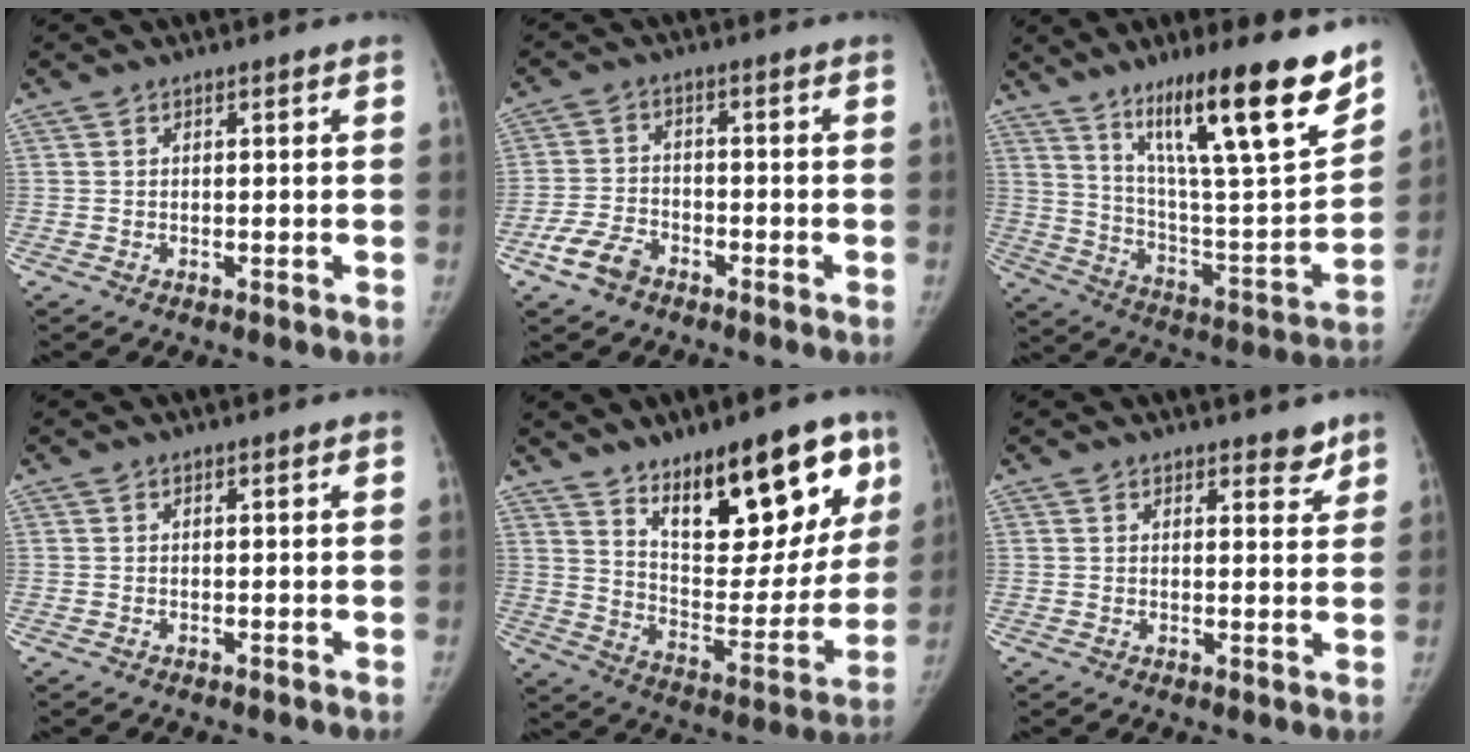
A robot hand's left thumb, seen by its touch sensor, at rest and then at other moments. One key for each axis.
{"total": 6.2, "fx": -4.0, "fy": 3.7, "fz": 3.0, "tx": -0.061, "ty": 0.020, "tz": -0.075}
{"total": 24.9, "fx": 16.0, "fy": 3.8, "fz": 18.6, "tx": -0.270, "ty": -0.076, "tz": 0.268}
{"total": 0.0}
{"total": 22.7, "fx": 13.3, "fy": 9.4, "fz": 15.9, "tx": -0.168, "ty": -0.064, "tz": 0.210}
{"total": 3.1, "fx": 2.4, "fy": 1.3, "fz": 1.3, "tx": 0.002, "ty": -0.016, "tz": 0.030}